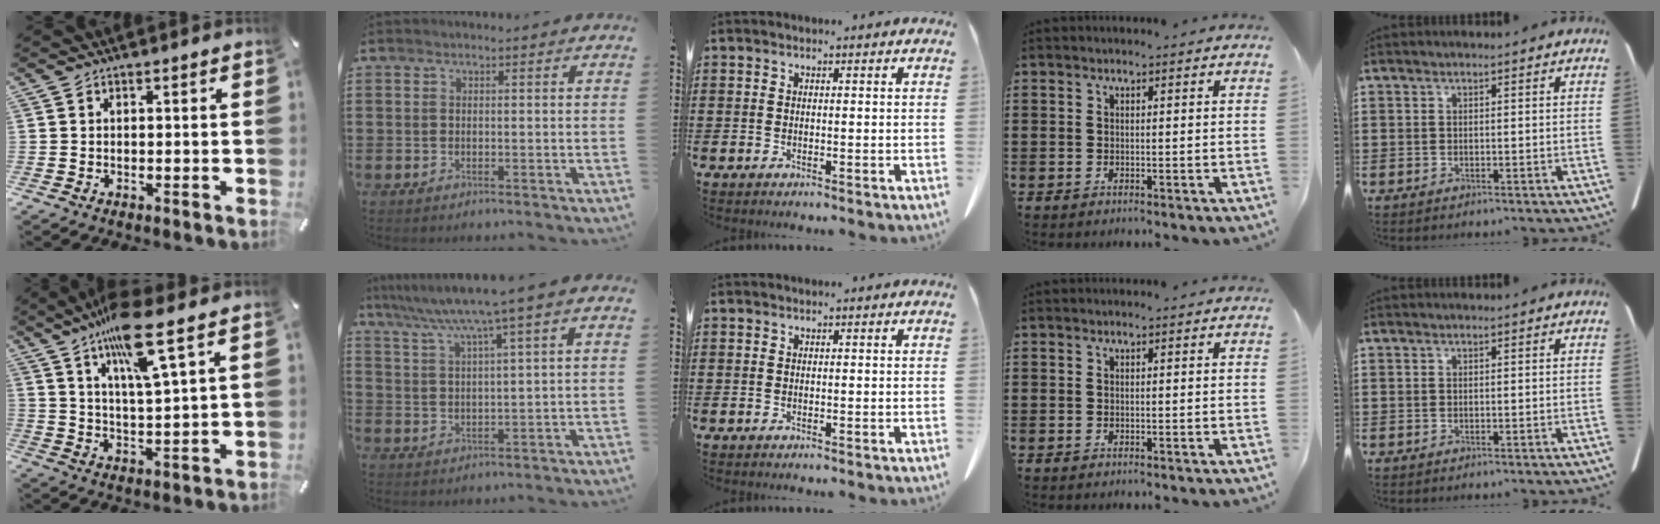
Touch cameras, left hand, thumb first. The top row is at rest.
{"thumb": {"total": 13.8, "force": [9.1, 1.7, 10.2], "torque": [-0.194, -0.033, 0.148]}, "index": {"total": 6.3, "force": [4.3, -0.6, 4.6], "torque": [-0.104, -0.023, 0.068]}}